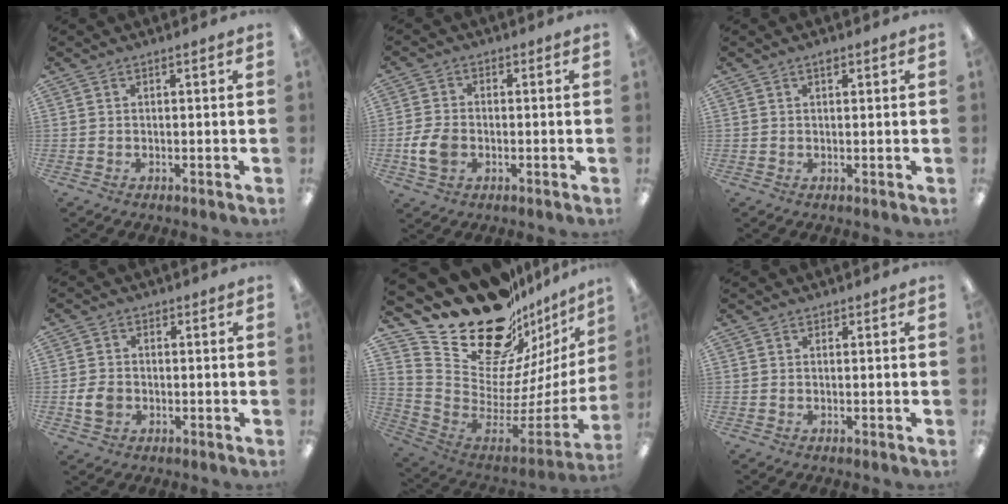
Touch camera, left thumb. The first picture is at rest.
{"total": 7.0, "force": [-1.7, 5.1, 4.5], "torque": [-0.090, 0.006, -0.030]}
{"total": 1.2, "force": [0.8, 0.5, 0.7], "torque": [-0.007, 0.000, 0.012]}
{"total": 5.2, "force": [-1.0, 4.3, 2.7], "torque": [-0.052, 0.003, -0.019]}
{"total": 26.2, "force": [19.9, 13.0, 11.0], "torque": [-0.170, -0.158, 0.383]}
{"total": 0.0}